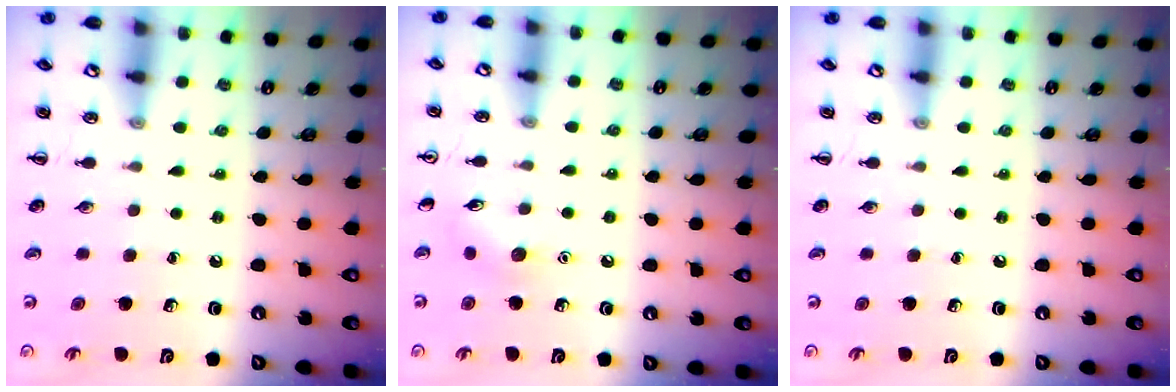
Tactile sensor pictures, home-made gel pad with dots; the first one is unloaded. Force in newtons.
{"total": 5.7, "press": 5.5, "slide": 1.4}
{"total": 0.0}